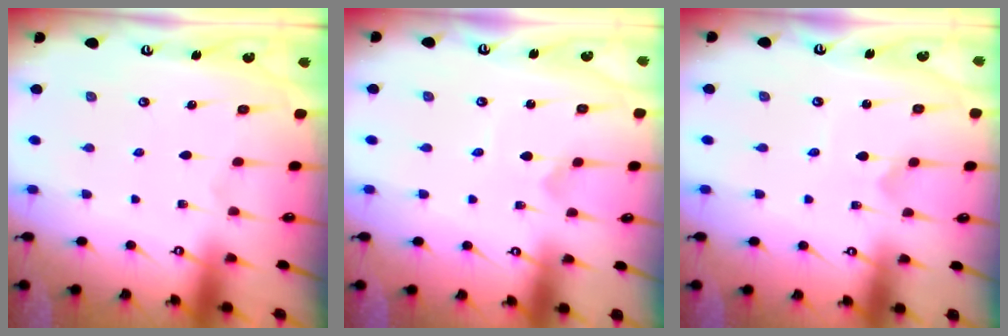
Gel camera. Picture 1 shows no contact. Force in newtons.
{"total": 0.8, "press": 0.8, "slide": 0.1}
{"total": 0.8, "press": 0.8, "slide": 0.1}